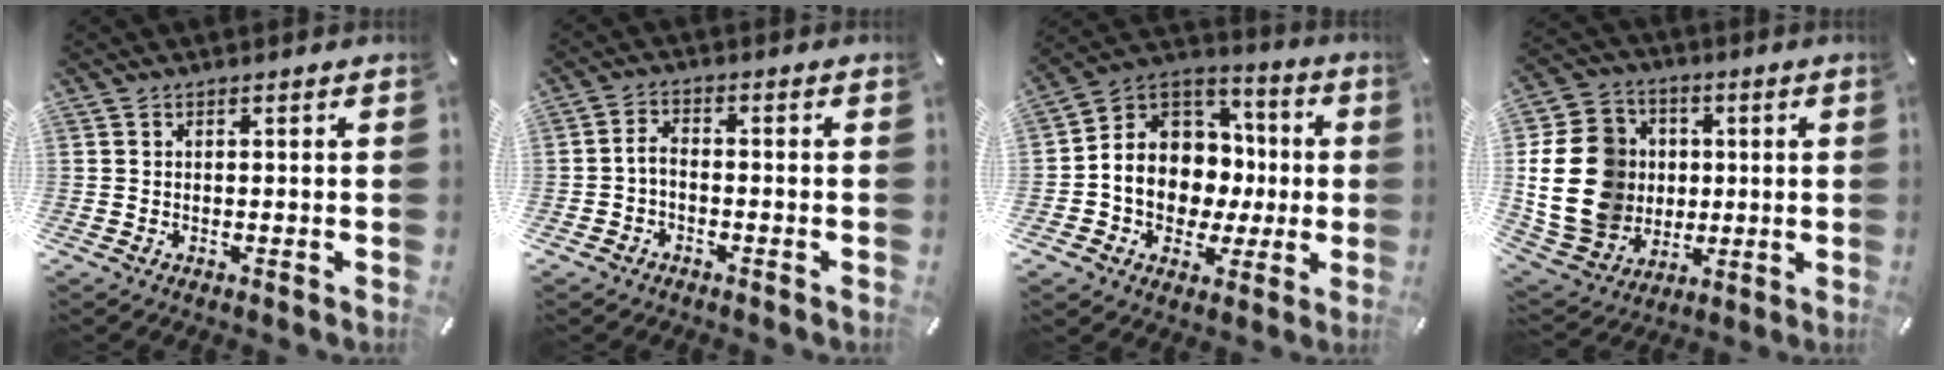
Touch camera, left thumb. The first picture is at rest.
{"total": 3.3, "force": [-1.3, 2.2, 2.0], "torque": [-0.045, 0.009, -0.029]}
{"total": 12.1, "force": [-0.9, 11.0, 4.9], "torque": [-0.107, -0.017, -0.007]}
{"total": 19.7, "force": [0.4, 16.9, 10.0], "torque": [-0.211, 0.008, 0.014]}